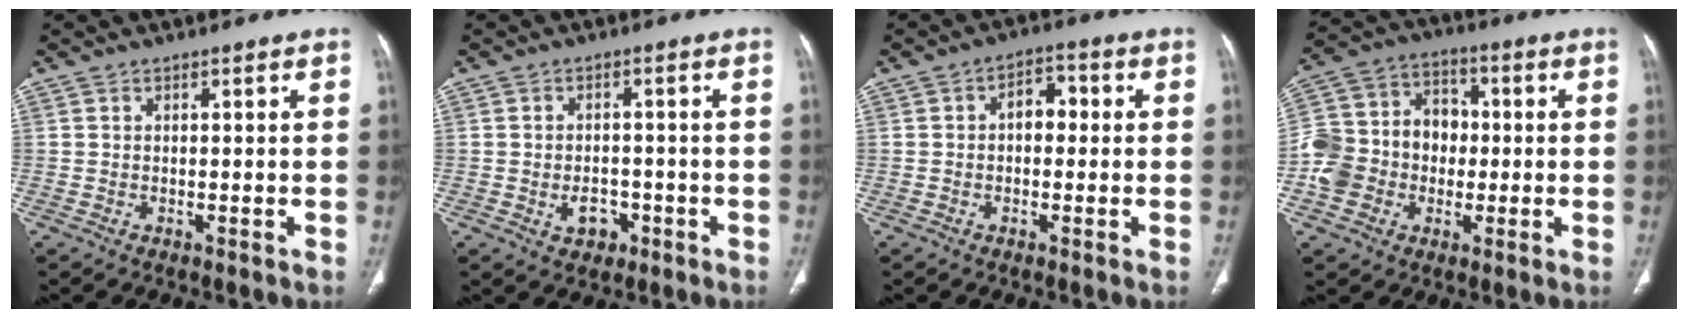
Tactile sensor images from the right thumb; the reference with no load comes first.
{"total": 4.4, "force": [-1.6, 3.2, 2.5], "torque": [-0.026, 0.013, -0.017]}
{"total": 4.9, "force": [0.1, 3.3, 3.6], "torque": [-0.034, 0.019, -0.008]}
{"total": 14.3, "force": [-2.3, 12.2, 7.1], "torque": [-0.107, 0.046, -0.046]}